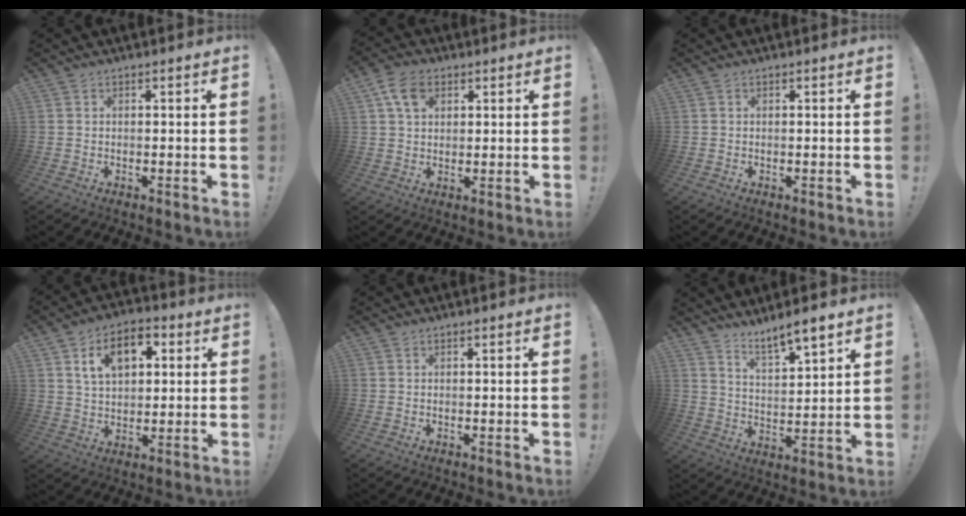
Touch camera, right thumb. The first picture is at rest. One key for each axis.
{"total": 8.4, "fx": 3.5, "fy": 5.9, "fz": 4.8, "tx": -0.069, "ty": -0.002, "tz": 0.069}
{"total": 0.0}
{"total": 12.4, "fx": 5.1, "fy": 8.0, "fz": 8.0, "tx": -0.120, "ty": -0.003, "tz": 0.091}
{"total": 0.0}
{"total": 7.8, "fx": 6.8, "fy": 1.2, "fz": 3.7, "tx": -0.051, "ty": -0.055, "tz": 0.118}